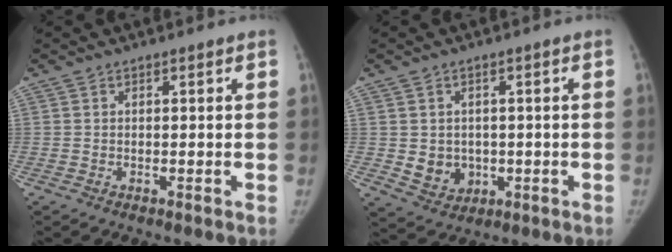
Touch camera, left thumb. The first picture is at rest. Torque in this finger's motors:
{"motor_torque": [-0.04, -0.09, 0.34, -0.26, 0.12]}